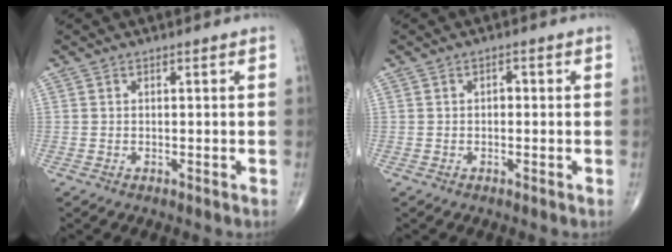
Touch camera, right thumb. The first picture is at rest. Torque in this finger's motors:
{"motor_torque": [-0.26, -0.30, 0.13, -0.05, -0.02]}